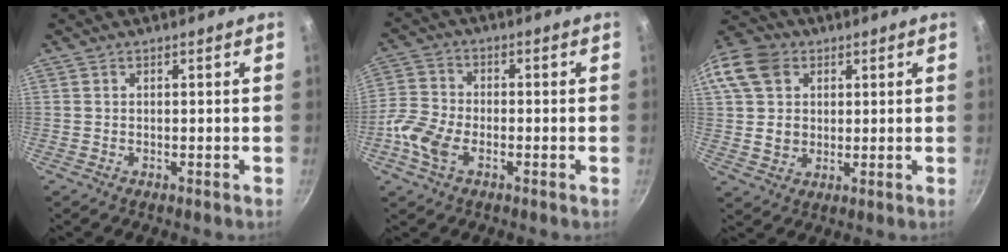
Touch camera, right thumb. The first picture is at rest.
{"total": 7.6, "force": [-3.0, 4.6, 5.4], "torque": [-0.118, 0.017, -0.072]}
{"total": 14.5, "force": [4.4, 11.7, 7.3], "torque": [-0.137, 0.011, 0.074]}